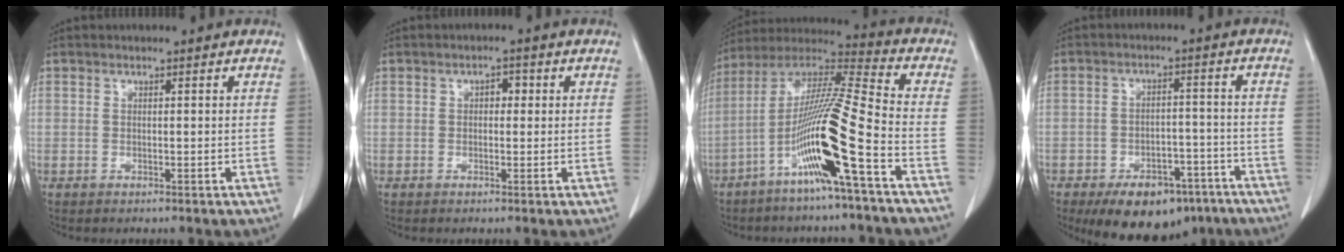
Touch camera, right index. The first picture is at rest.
{"total": 1.8, "force": [0.3, 1.1, 1.4], "torque": [-0.017, 0.009, 0.002]}
{"total": 15.8, "force": [-6.5, -1.2, 14.3], "torque": [-0.278, -0.006, -0.128]}
{"total": 12.9, "force": [-9.0, 6.7, 6.4], "torque": [-0.083, 0.014, -0.131]}